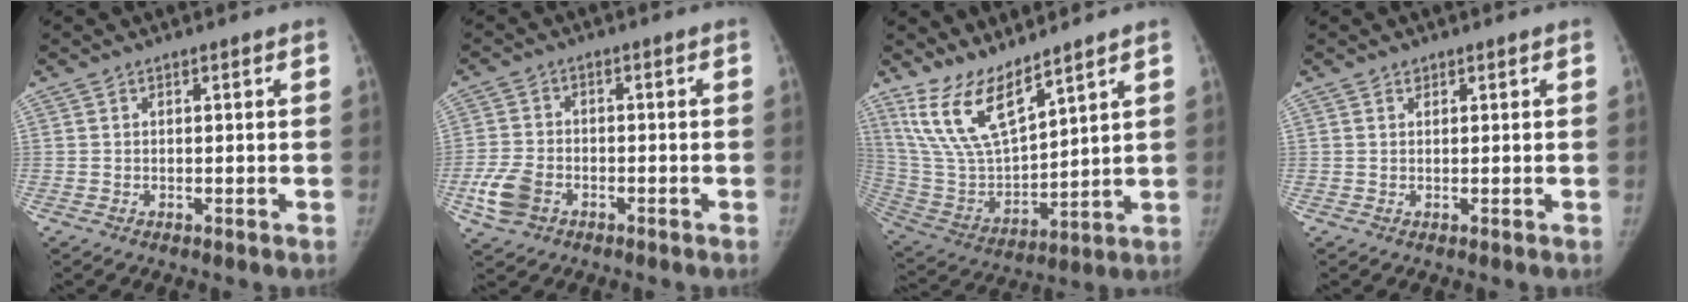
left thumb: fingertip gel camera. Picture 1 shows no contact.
{"total": 6.4, "force": [-2.8, 4.4, 3.6], "torque": [-0.078, 0.011, -0.054]}
{"total": 13.8, "force": [10.2, 4.2, 8.2], "torque": [-0.145, -0.060, 0.223]}
{"total": 0.6, "force": [0.4, 0.4, 0.0], "torque": [0.006, -0.002, 0.003]}